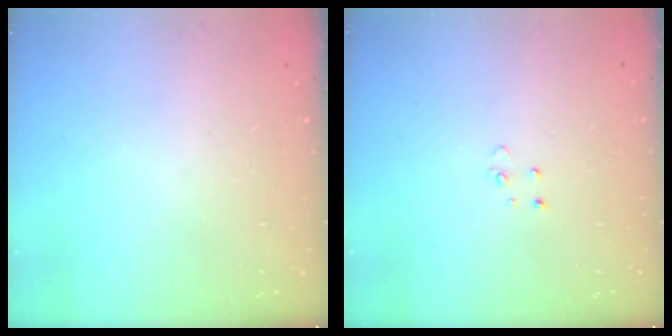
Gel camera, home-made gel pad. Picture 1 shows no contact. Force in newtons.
{"total": 2.6, "press": 2.6, "slide": 0.2}